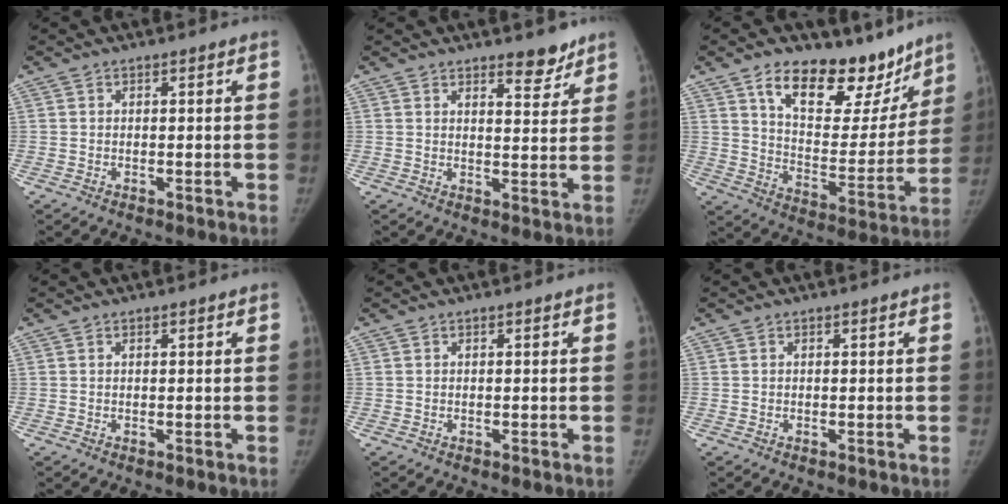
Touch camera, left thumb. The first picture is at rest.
{"total": 5.0, "force": [4.0, 1.8, 2.5], "torque": [-0.013, -0.030, 0.055]}
{"total": 21.1, "force": [14.3, 11.0, 11.1], "torque": [-0.096, -0.079, 0.222]}
{"total": 0.0}
{"total": 0.0}
{"total": 0.0}